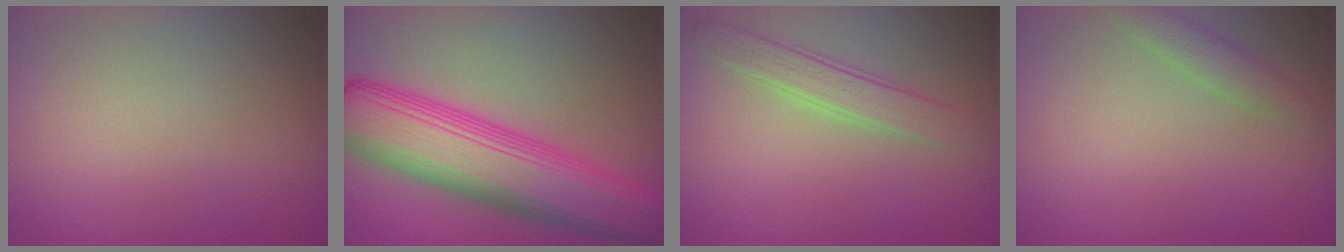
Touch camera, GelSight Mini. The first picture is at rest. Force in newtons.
{"total": 10.0, "press": 10.0, "slide": 0.2}
{"total": 2.3, "press": 2.3, "slide": 0.1}
{"total": 1.8, "press": 1.8, "slide": 0.1}